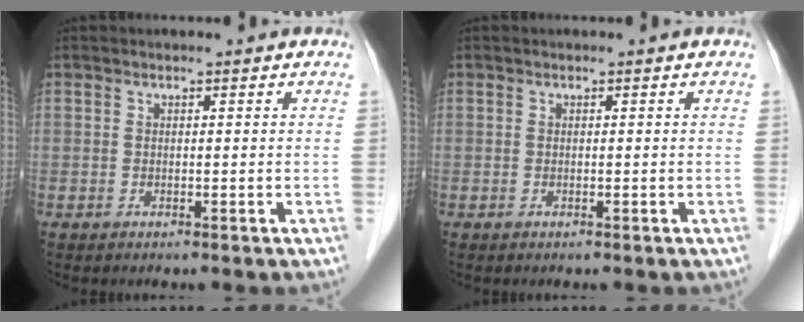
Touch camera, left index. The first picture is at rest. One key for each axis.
{"total": 0.0}